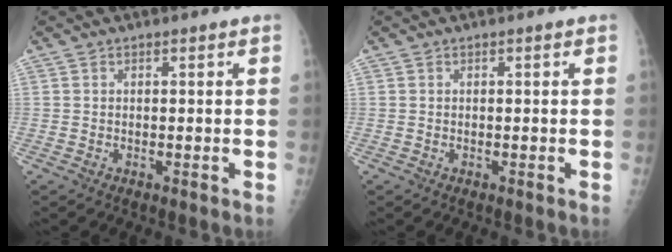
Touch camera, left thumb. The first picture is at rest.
{"total": 0.0}